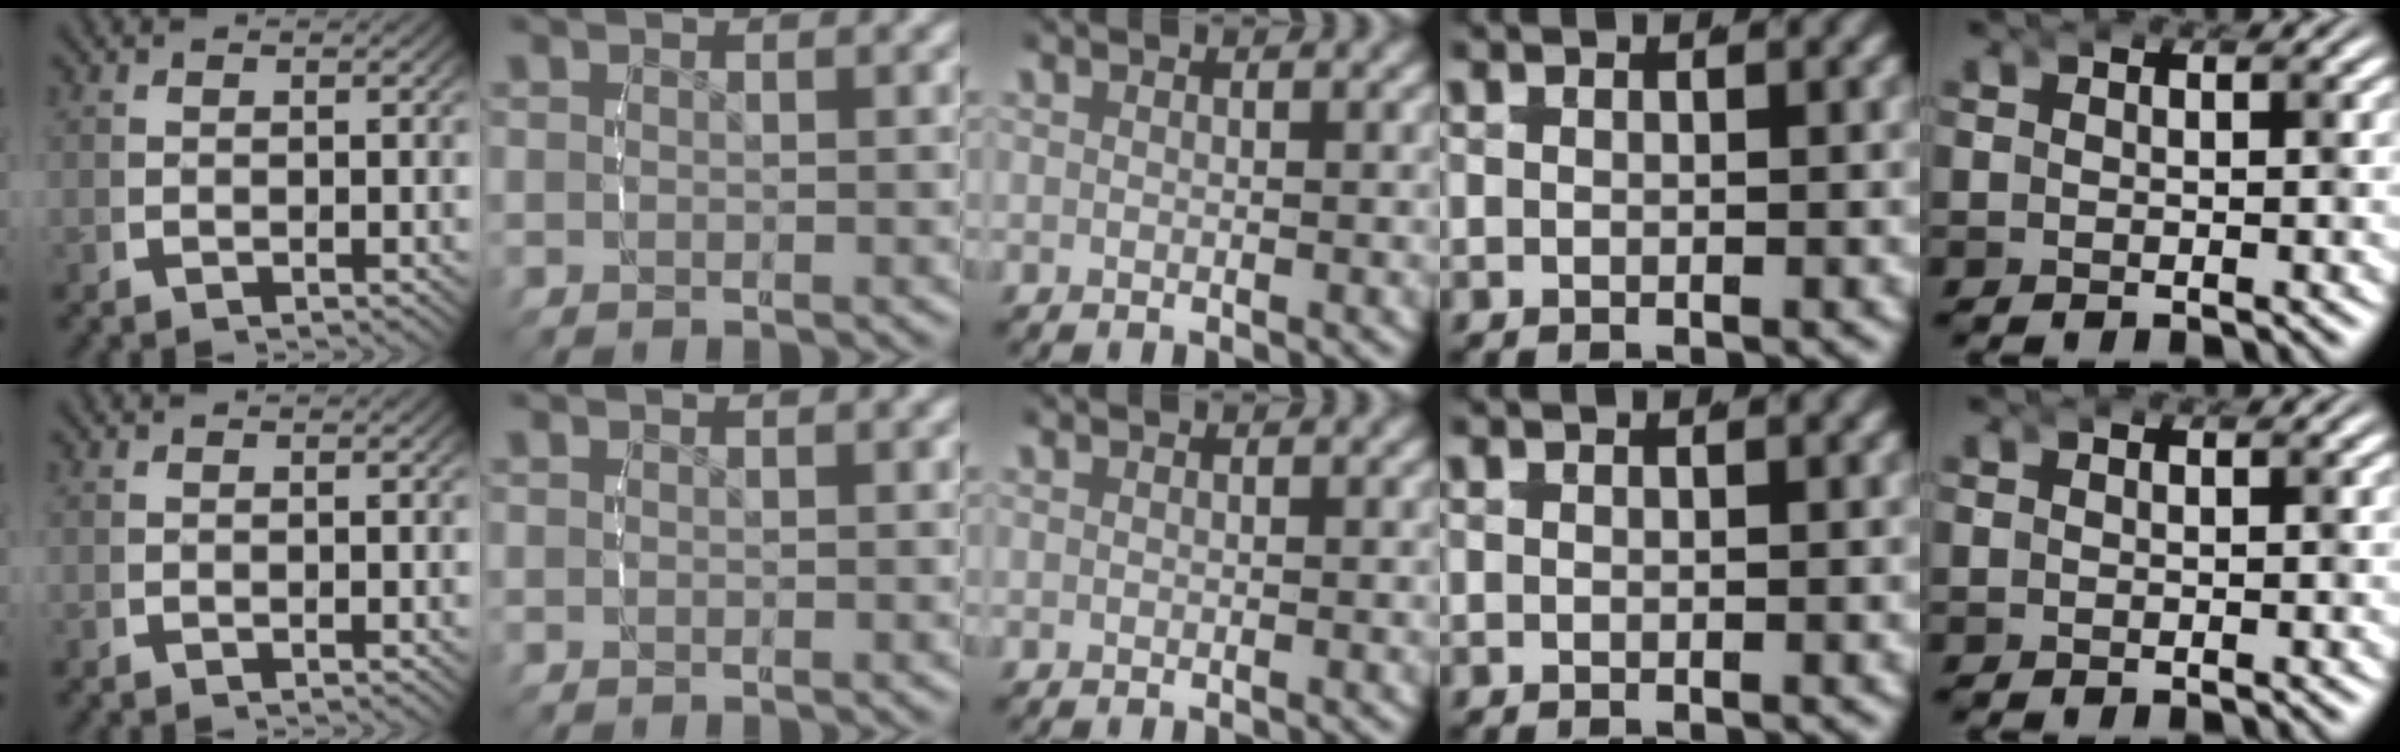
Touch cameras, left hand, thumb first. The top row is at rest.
{}